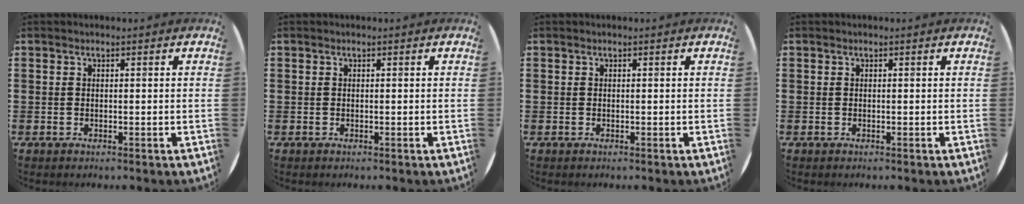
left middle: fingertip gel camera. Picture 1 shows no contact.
{"total": 0.0}
{"total": 0.0}
{"total": 0.0}